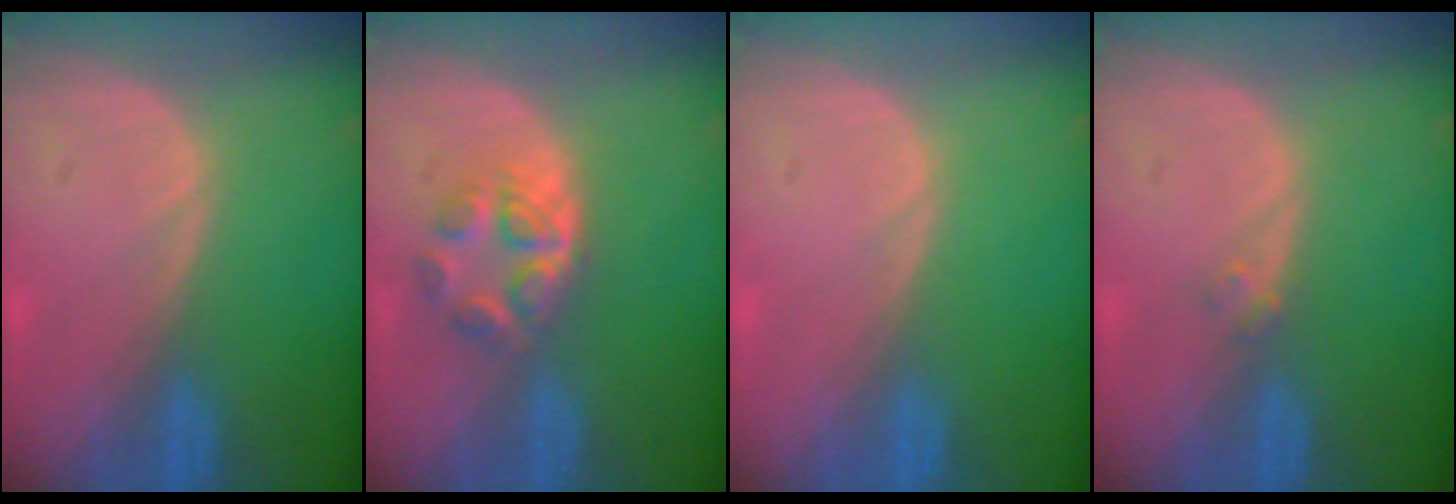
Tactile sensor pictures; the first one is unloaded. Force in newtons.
{"total": 5.2, "press": 4.8, "slide": 2.0}
{"total": 0.0}
{"total": 1.2, "press": 1.1, "slide": 0.6}